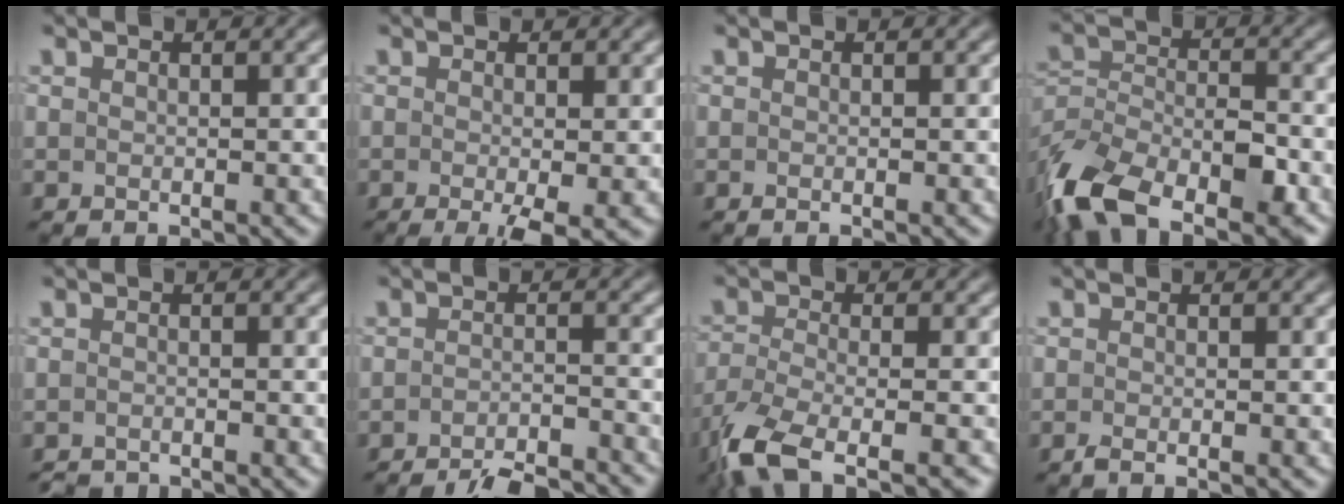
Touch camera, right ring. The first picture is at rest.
{"total": 3.9, "force": [-1.6, 0.9, 3.5], "torque": [-0.062, -0.003, -0.028]}
{"total": 0.0}
{"total": 12.5, "force": [-8.5, 5.7, 7.1], "torque": [-0.140, -0.008, -0.159]}
{"total": 2.1, "force": [-2.1, 0.3, 0.2], "torque": [-0.003, -0.005, -0.042]}
{"total": 5.8, "force": [-5.1, 0.6, 2.5], "torque": [-0.044, -0.001, -0.080]}
{"total": 9.3, "force": [-6.7, 2.8, 5.9], "torque": [-0.132, -0.030, -0.128]}
{"total": 0.7, "force": [-0.6, -0.1, 0.4], "torque": [-0.010, 0.000, -0.015]}